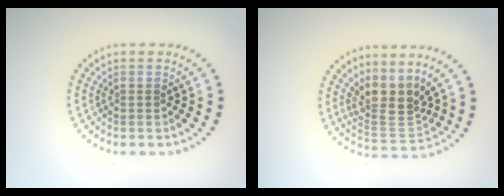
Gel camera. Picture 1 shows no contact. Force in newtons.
{"total": 3.8, "press": 2.9, "slide": 2.5}